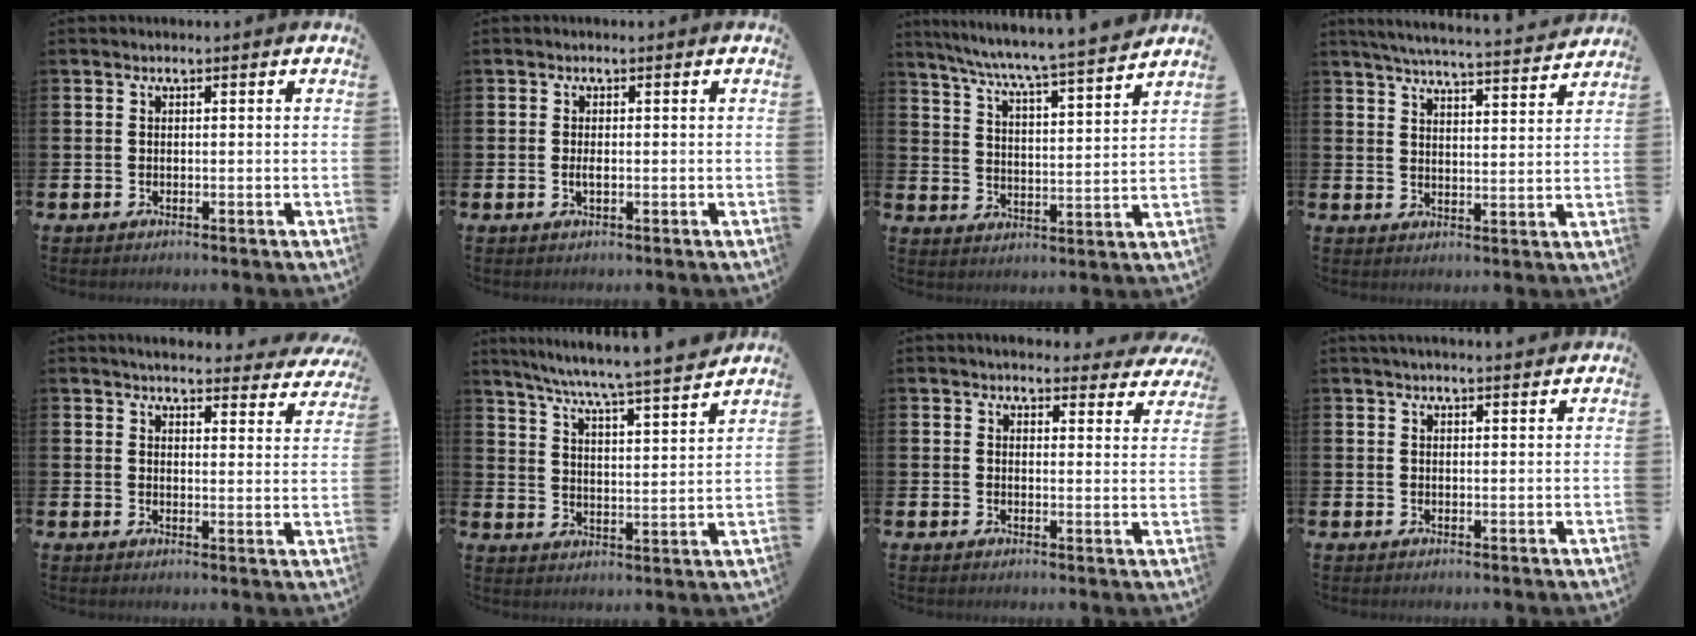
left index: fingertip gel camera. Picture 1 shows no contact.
{"total": 1.1, "force": [-0.1, 0.4, 1.0], "torque": [-0.025, 0.004, -0.002]}
{"total": 7.2, "force": [6.8, -0.5, 2.3], "torque": [-0.077, -0.052, 0.115]}
{"total": 5.7, "force": [5.6, -0.1, 1.3], "torque": [-0.042, -0.040, 0.097]}
{"total": 3.8, "force": [3.7, 0.4, 0.6], "torque": [-0.015, -0.027, 0.063]}
{"total": 7.2, "force": [6.7, -0.5, 2.6], "torque": [-0.080, -0.051, 0.113]}
{"total": 3.6, "force": [3.4, 0.8, 0.1], "torque": [-0.003, -0.020, 0.061]}
{"total": 2.1, "force": [2.0, 0.0, 0.5], "torque": [-0.013, -0.005, 0.036]}